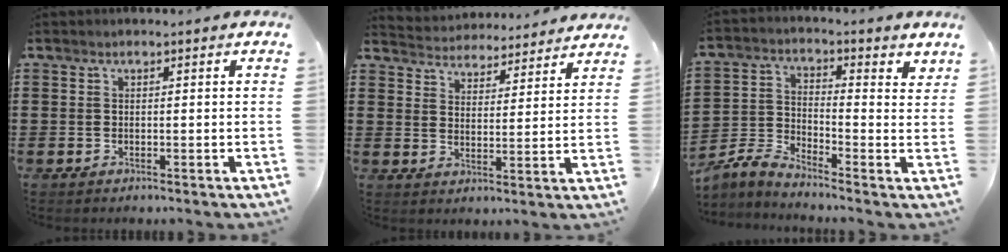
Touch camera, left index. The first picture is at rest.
{"total": 4.1, "force": [4.0, 0.1, -0.6], "torque": [-0.012, -0.030, 0.067]}
{"total": 3.2, "force": [-2.6, 0.8, 1.6], "torque": [-0.053, -0.012, -0.062]}